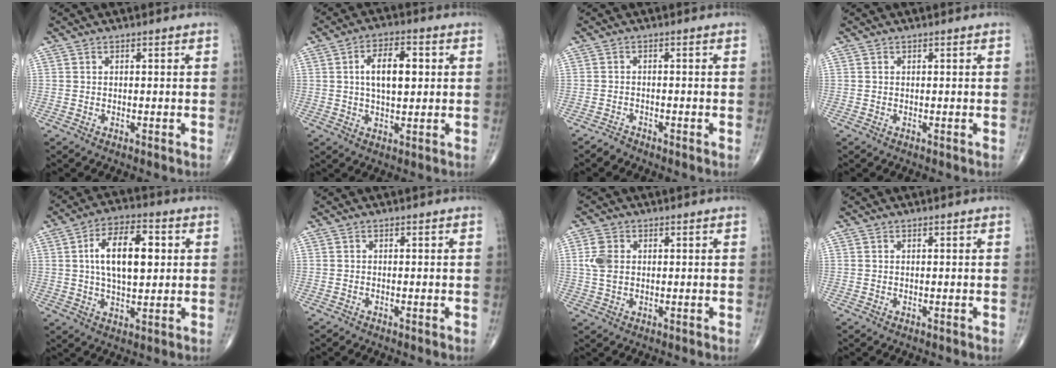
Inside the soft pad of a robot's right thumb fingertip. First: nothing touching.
{"total": 8.9, "force": [1.5, 4.4, 7.6], "torque": [-0.114, 0.005, 0.024]}
{"total": 1.2, "force": [-1.1, 0.2, -0.2], "torque": [0.008, -0.003, -0.025]}
{"total": 0.0}
{"total": 13.2, "force": [2.3, 6.5, 11.3], "torque": [-0.177, 0.005, 0.038]}
{"total": 0.0}
{"total": 4.7, "force": [0.7, 3.2, 3.3], "torque": [-0.070, 0.003, 0.016]}
{"total": 0.0}